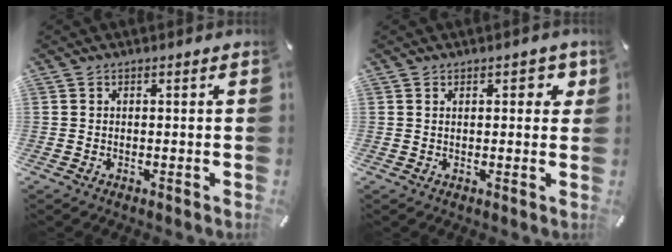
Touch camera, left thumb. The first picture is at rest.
{"total": 3.3, "force": [1.4, 1.6, 2.5], "torque": [-0.030, -0.002, 0.017]}